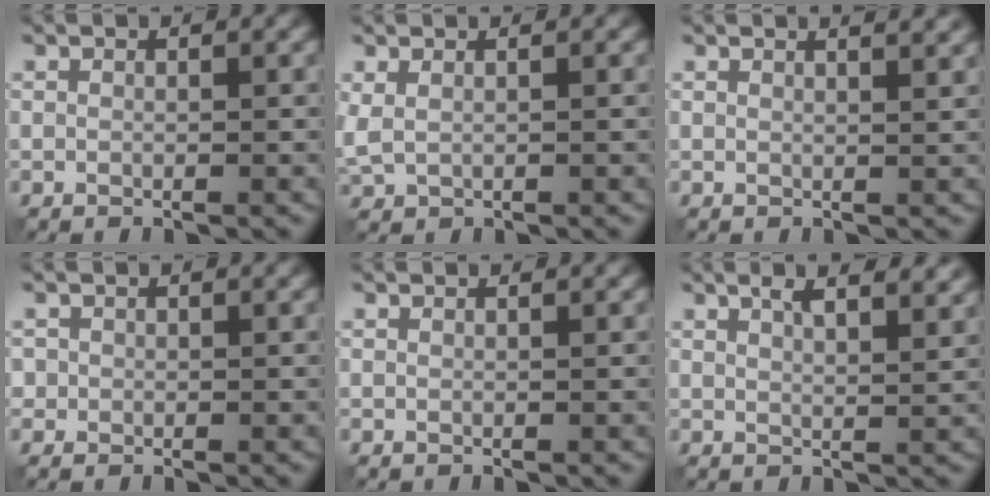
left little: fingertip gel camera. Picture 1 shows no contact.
{"total": 1.6, "force": [0.5, 1.0, 1.2], "torque": [-0.037, 0.000, 0.015]}
{"total": 3.1, "force": [2.3, 1.2, 1.7], "torque": [-0.001, 0.016, 0.004]}
{"total": 0.7, "force": [0.0, 0.7, 0.0], "torque": [0.007, -0.002, -0.002]}
{"total": 0.0}
{"total": 5.9, "force": [3.7, 2.2, 4.0], "torque": [-0.035, 0.025, 0.031]}